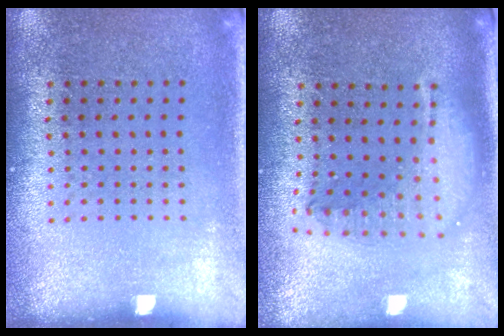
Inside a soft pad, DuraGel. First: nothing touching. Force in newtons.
{"total": 1.9, "press": 1.6, "slide": 1.2}